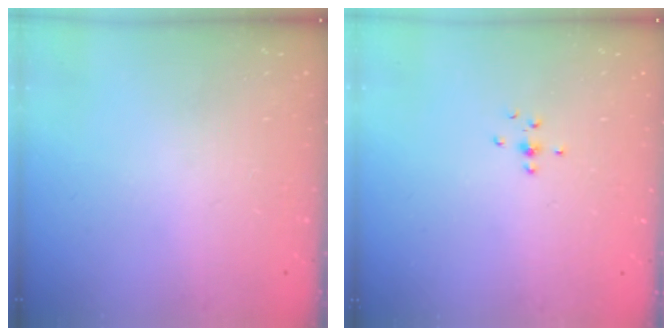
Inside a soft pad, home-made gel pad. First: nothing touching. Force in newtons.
{"total": 3.2, "press": 3.2, "slide": 0.7}